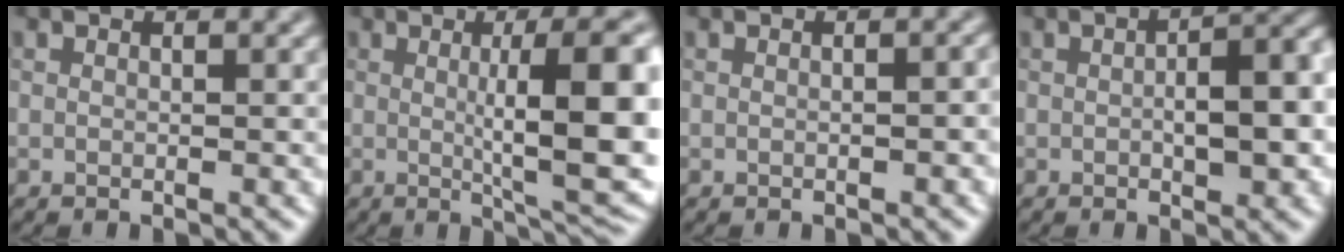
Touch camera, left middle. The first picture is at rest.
{"total": 11.1, "force": [0.5, 2.4, 10.8], "torque": [-0.137, -0.001, 0.013]}
{"total": 1.3, "force": [-0.2, 0.3, 1.3], "torque": [-0.014, 0.002, 0.000]}
{"total": 6.0, "force": [-0.4, 2.3, 5.5], "torque": [-0.073, 0.002, -0.003]}